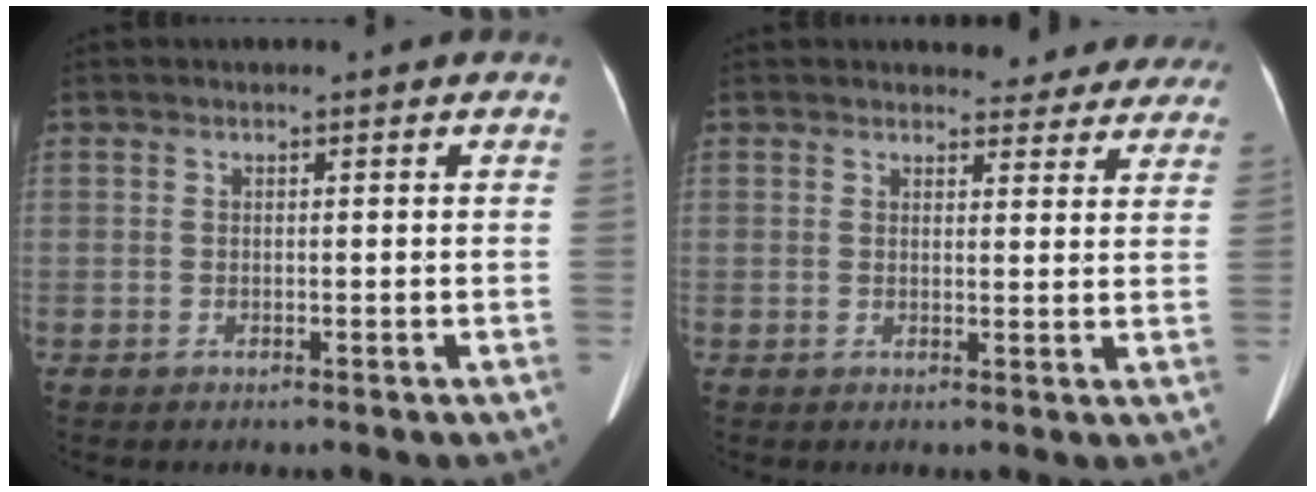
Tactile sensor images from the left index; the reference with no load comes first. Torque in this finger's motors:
{"motor_torque": [0.35, -0.25, 0.08, 0.03]}